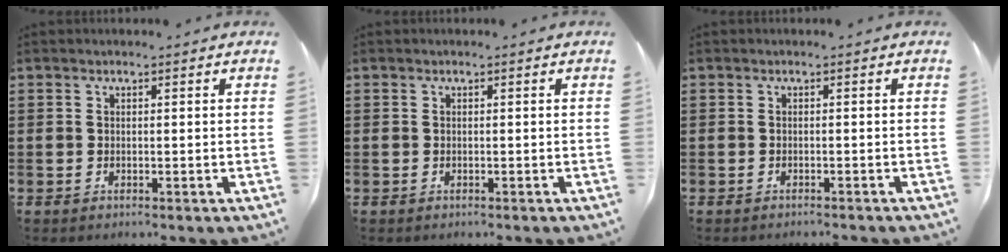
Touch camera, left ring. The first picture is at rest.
{"total": 0.0}
{"total": 0.6, "force": [-0.6, -0.1, 0.2], "torque": [-0.005, -0.002, -0.011]}